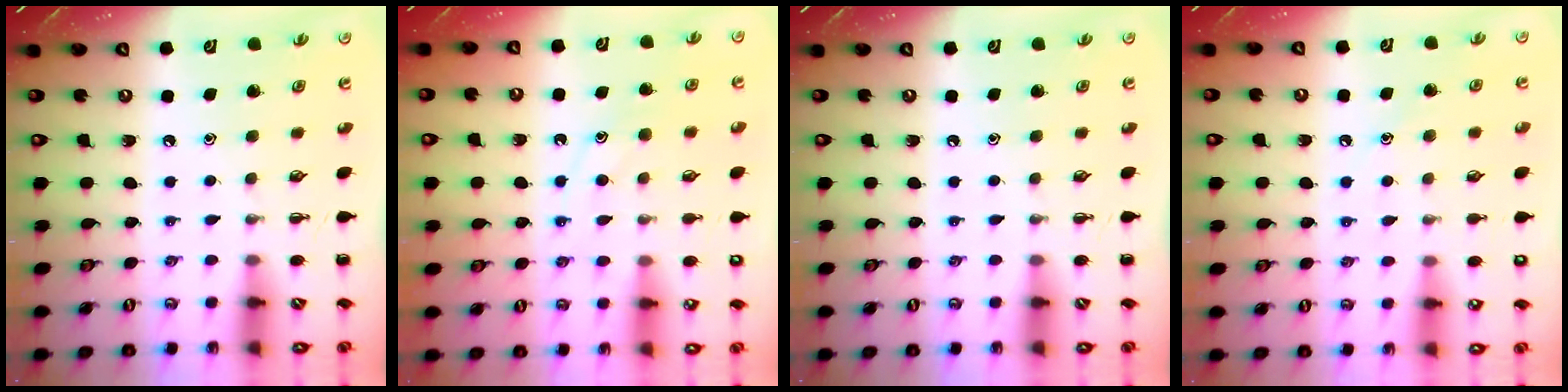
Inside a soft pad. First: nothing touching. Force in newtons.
{"total": 10.5, "press": 10.4, "slide": 0.8}
{"total": 0.0}
{"total": 7.9, "press": 7.8, "slide": 1.7}